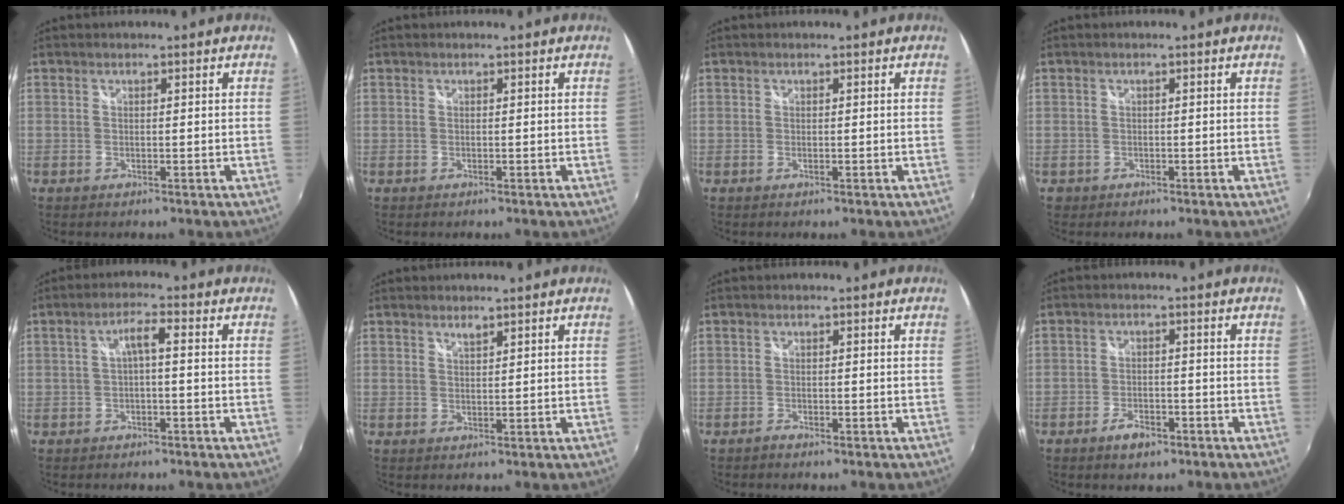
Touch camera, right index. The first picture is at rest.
{"total": 0.0}
{"total": 0.0}
{"total": 1.2, "force": [-0.6, 1.1, 0.1], "torque": [-0.006, 0.000, -0.008]}
{"total": 3.2, "force": [-0.4, 0.5, 3.1], "torque": [-0.059, 0.008, -0.006]}
{"total": 1.2, "force": [1.0, 0.2, 0.6], "torque": [-0.008, 0.000, 0.017]}
{"total": 1.0, "force": [-1.0, 0.3, 0.3], "torque": [-0.008, -0.002, -0.020]}
{"total": 4.1, "force": [-2.8, 2.0, 2.3], "torque": [-0.055, -0.001, -0.048]}